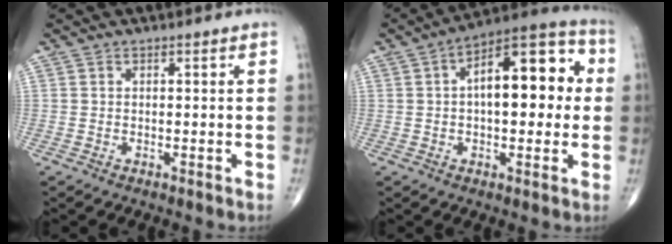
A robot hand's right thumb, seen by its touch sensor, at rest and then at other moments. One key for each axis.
{"total": 16.8, "fx": 2.1, "fy": 7.9, "fz": 14.7, "tx": -0.185, "ty": 0.034, "tz": 0.023}